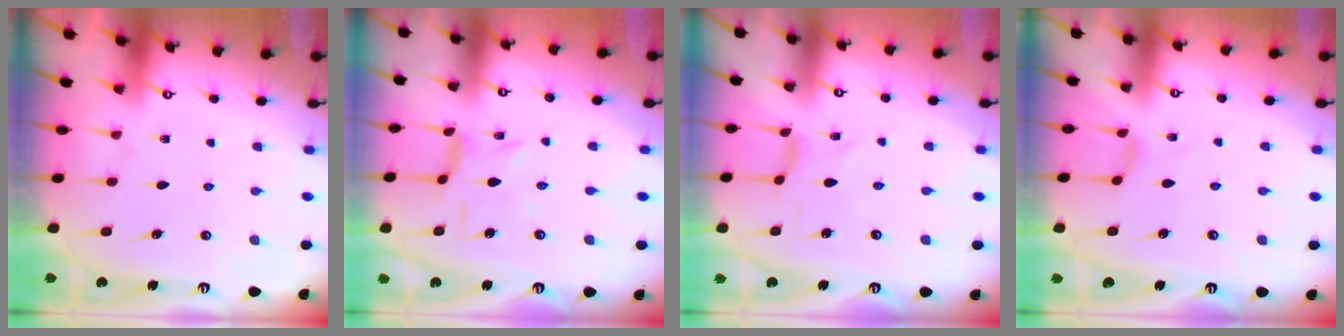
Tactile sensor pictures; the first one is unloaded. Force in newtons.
{"total": 1.0, "press": 0.9, "slide": 0.4}
{"total": 0.0}
{"total": 1.4, "press": 1.3, "slide": 0.4}